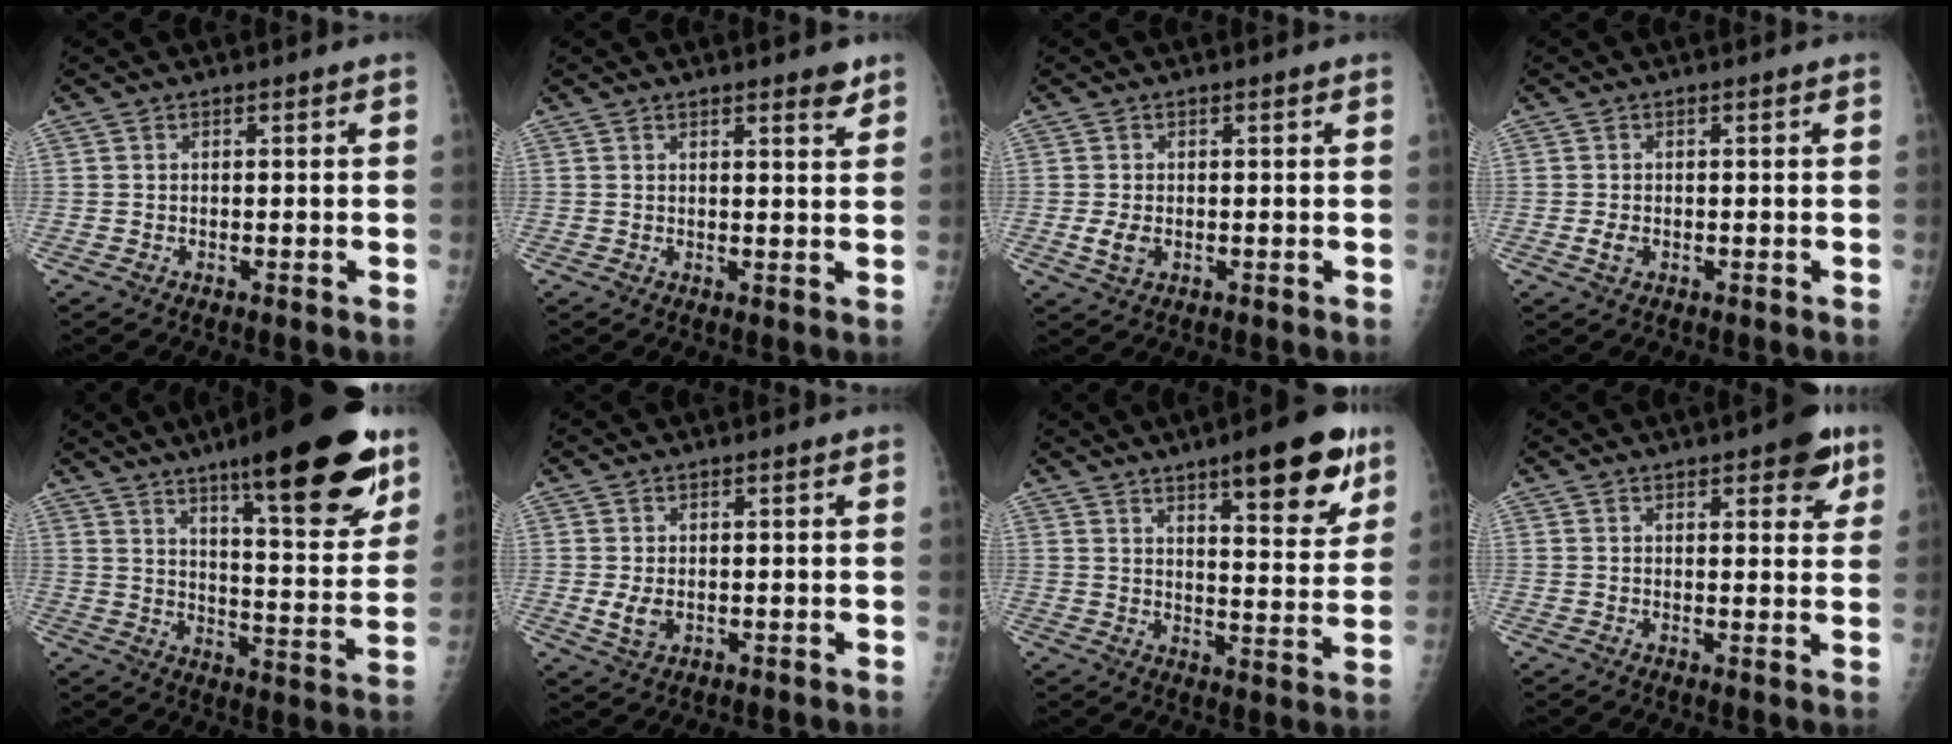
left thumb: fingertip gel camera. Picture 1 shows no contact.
{"total": 3.0, "force": [2.2, 0.6, 1.9], "torque": [-0.019, -0.015, 0.028]}
{"total": 2.8, "force": [-0.3, 1.7, 2.2], "torque": [-0.045, -0.006, -0.003]}
{"total": 1.7, "force": [-0.2, 1.1, 1.3], "torque": [-0.023, -0.002, -0.004]}
{"total": 23.9, "force": [14.7, 5.3, 18.0], "torque": [-0.229, -0.067, 0.219]}
{"total": 3.3, "force": [0.1, 1.9, 2.6], "torque": [-0.047, -0.009, 0.009]}
{"total": 15.5, "force": [9.2, 4.2, 11.8], "torque": [-0.128, -0.047, 0.130]}
{"total": 6.7, "force": [3.7, 2.6, 4.9], "torque": [-0.037, -0.013, 0.039]}